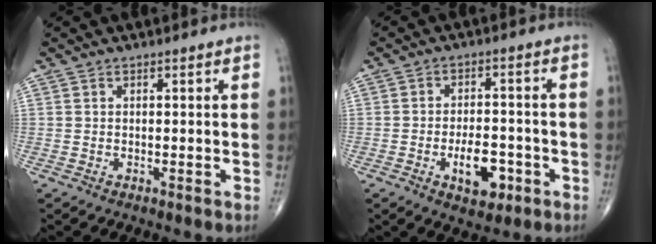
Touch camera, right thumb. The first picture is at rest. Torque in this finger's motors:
{"motor_torque": [0.97, 0.67, 0.80, -0.28, 0.20]}